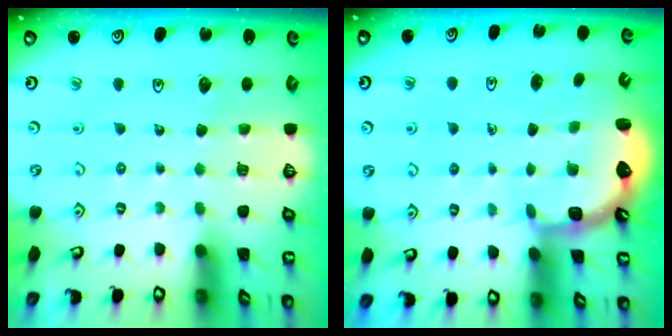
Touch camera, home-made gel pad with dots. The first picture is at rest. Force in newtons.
{"total": 2.5, "press": 2.1, "slide": 1.3}